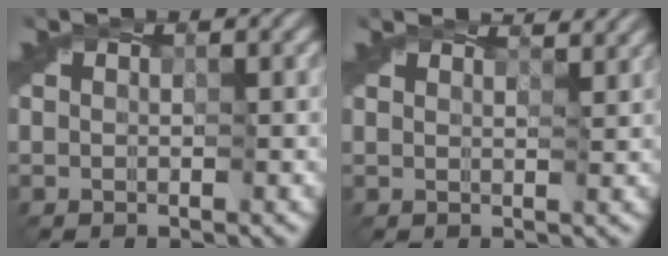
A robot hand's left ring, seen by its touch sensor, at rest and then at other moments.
{"total": 2.5, "force": [2.2, 0.4, 1.1], "torque": [-0.025, 0.002, 0.019]}